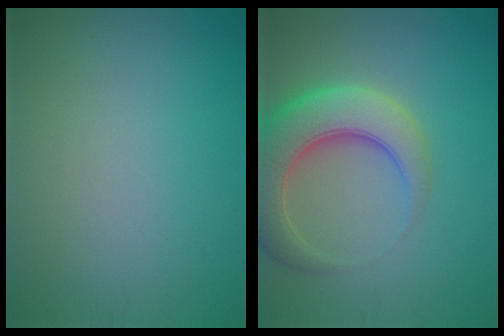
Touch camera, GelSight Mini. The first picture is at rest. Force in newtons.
{"total": 7.7, "press": 7.7, "slide": 0.7}